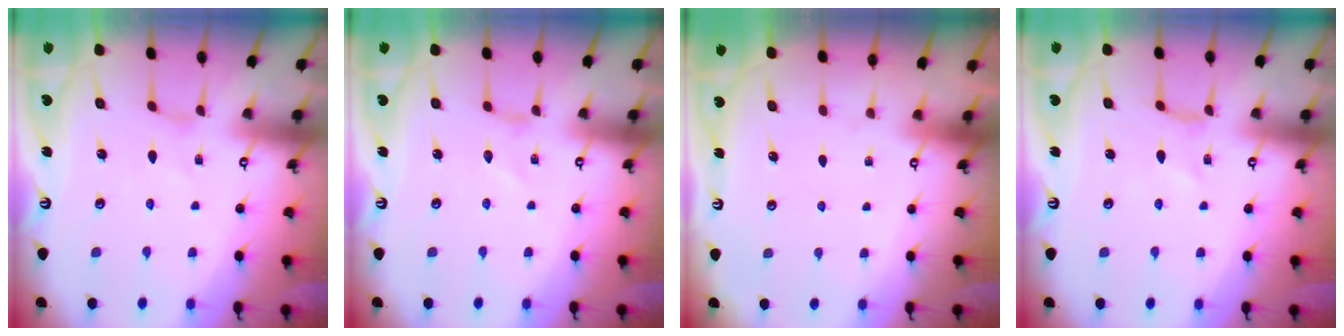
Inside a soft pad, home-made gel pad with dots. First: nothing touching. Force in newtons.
{"total": 0.0}
{"total": 0.0}
{"total": 0.0}